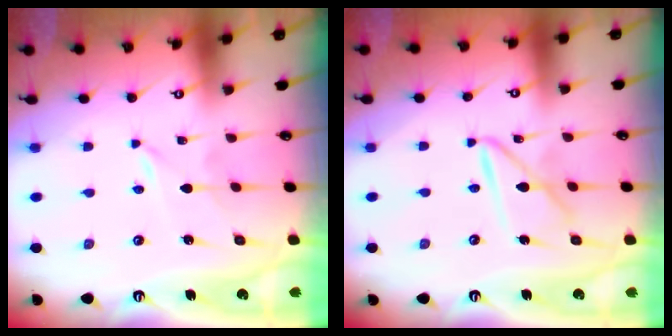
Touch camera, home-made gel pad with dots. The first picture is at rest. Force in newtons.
{"total": 9.8, "press": 9.8, "slide": 0.9}